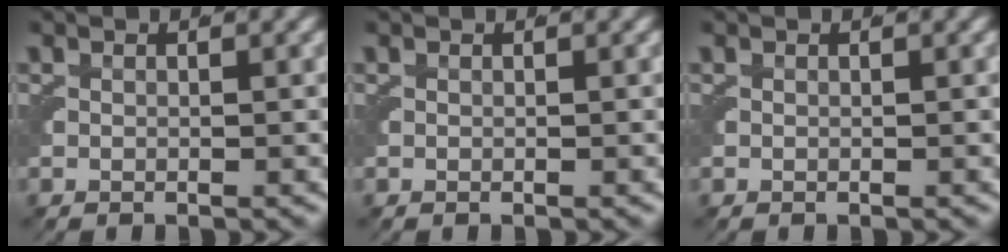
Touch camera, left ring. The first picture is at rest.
{"total": 0.0}
{"total": 0.0}